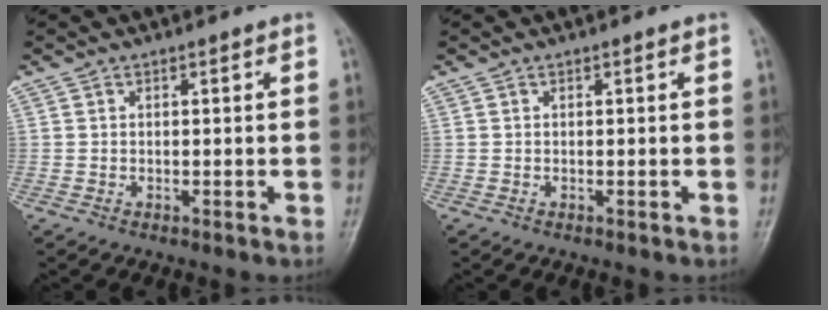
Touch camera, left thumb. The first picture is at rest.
{"total": 0.0}